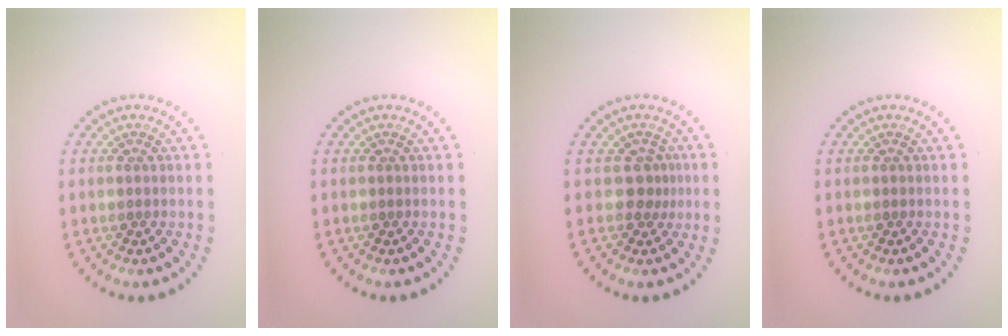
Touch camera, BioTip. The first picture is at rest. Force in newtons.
{"total": 0.0}
{"total": 1.7, "press": 1.2, "slide": 1.2}
{"total": 0.0}